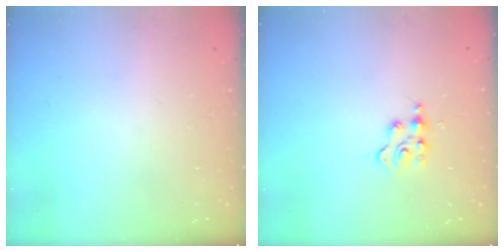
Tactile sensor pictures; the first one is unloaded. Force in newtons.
{"total": 2.3, "press": 2.2, "slide": 0.5}